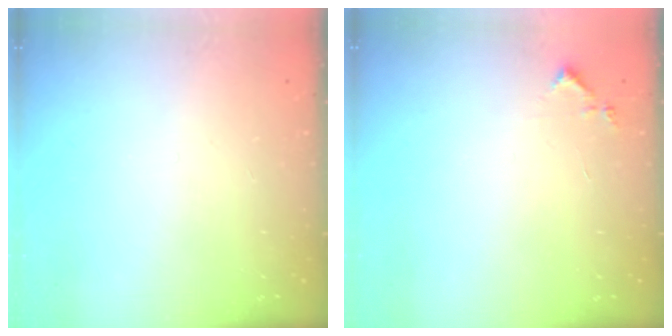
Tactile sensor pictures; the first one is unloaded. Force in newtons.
{"total": 4.9, "press": 4.8, "slide": 0.5}